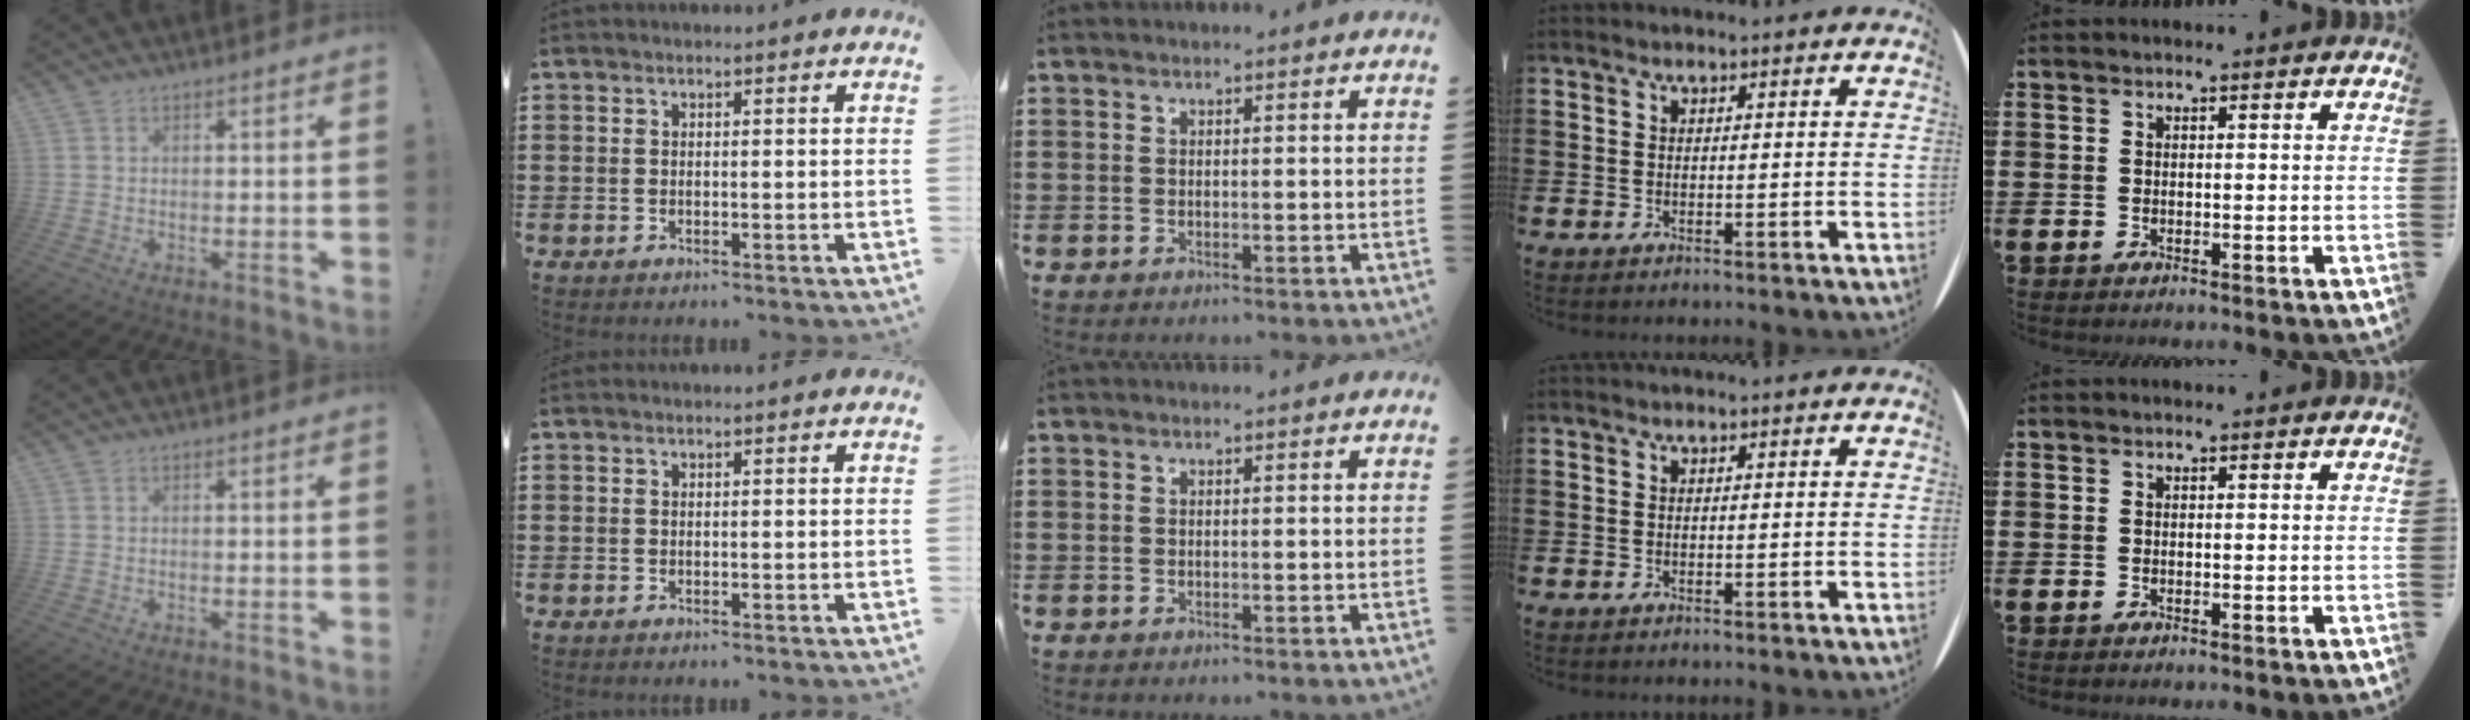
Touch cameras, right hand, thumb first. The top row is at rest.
{}